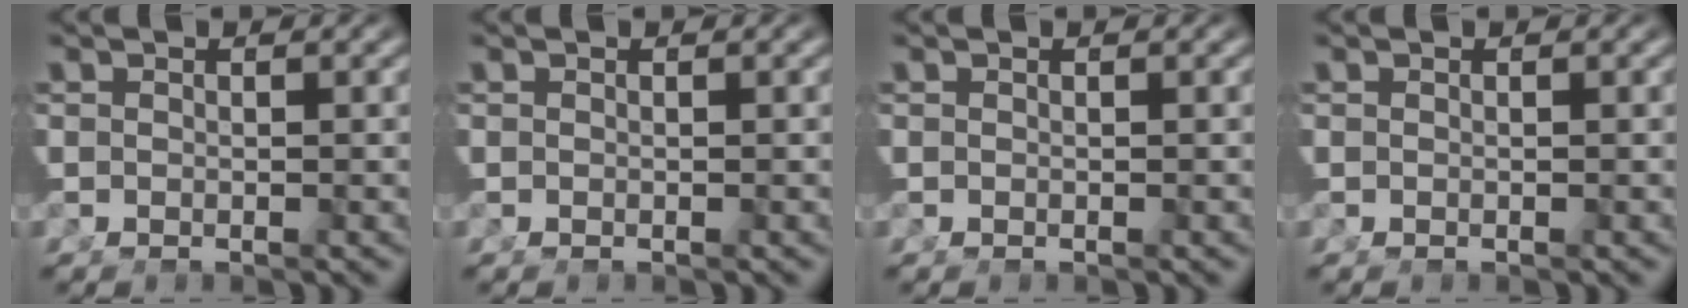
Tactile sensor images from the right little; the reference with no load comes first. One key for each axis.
{"total": 0.0}
{"total": 0.0}
{"total": 0.0}